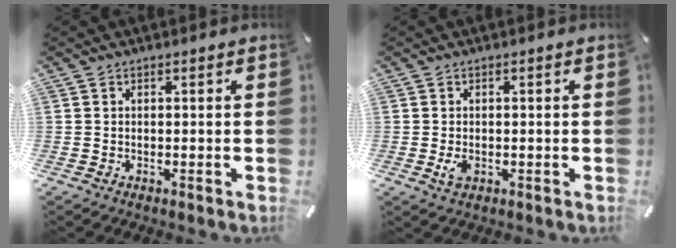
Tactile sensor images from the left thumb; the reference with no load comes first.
{"total": 2.8, "force": [-0.5, 1.4, 2.3], "torque": [-0.062, -0.005, -0.015]}